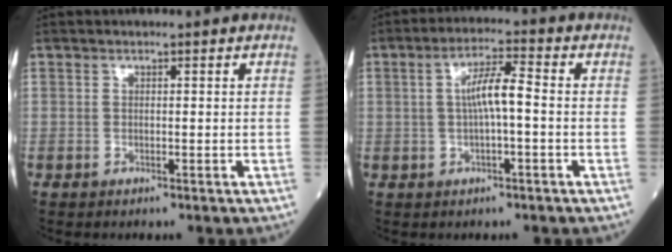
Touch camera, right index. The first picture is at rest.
{"total": 5.7, "force": [0.0, 0.8, 5.6], "torque": [-0.103, 0.015, -0.001]}